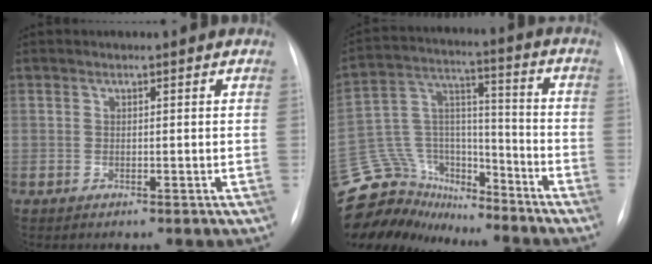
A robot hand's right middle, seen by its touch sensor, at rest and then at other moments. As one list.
[{"total": 20.1, "force": [-17.9, 7.8, 4.8], "torque": [-0.122, 0.057, -0.295]}]